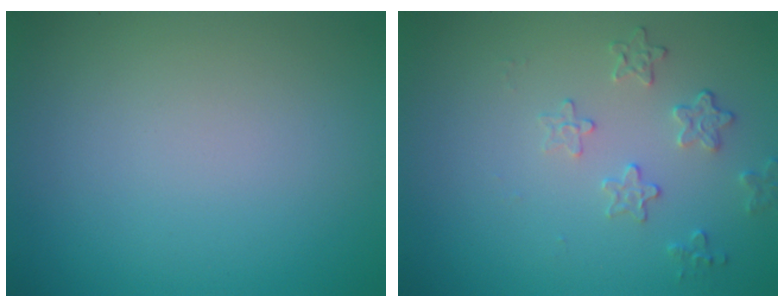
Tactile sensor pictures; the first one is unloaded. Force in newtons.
{"total": 1.9, "press": 1.3, "slide": 1.4}